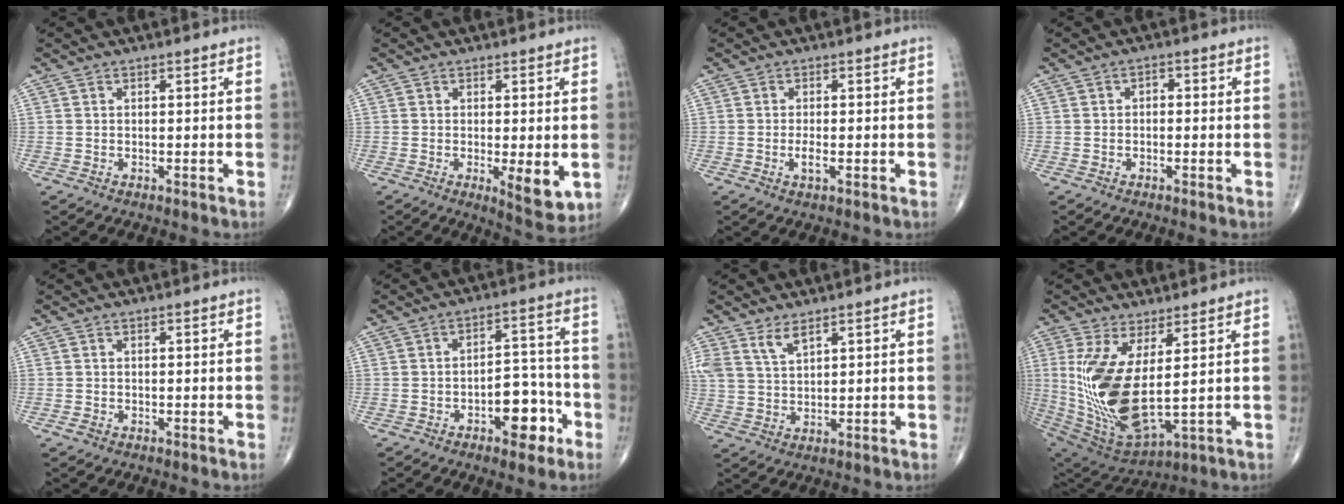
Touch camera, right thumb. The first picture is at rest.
{"total": 6.3, "force": [-1.1, 2.0, 5.8], "torque": [-0.080, -0.018, -0.011]}
{"total": 2.1, "force": [-0.6, 0.6, 1.9], "torque": [-0.039, -0.002, -0.011]}
{"total": 1.6, "force": [-0.2, 1.1, 1.1], "torque": [-0.006, 0.010, -0.009]}
{"total": 0.8, "force": [-0.4, 0.5, 0.3], "torque": [-0.008, 0.002, -0.008]}
{"total": 9.2, "force": [-4.1, 4.9, 6.6], "torque": [-0.062, 0.043, -0.058]}
{"total": 4.5, "force": [3.1, 1.7, 2.6], "torque": [-0.050, -0.015, 0.068]}
{"total": 17.3, "force": [1.9, 6.5, 15.9], "torque": [-0.338, -0.037, 0.060]}